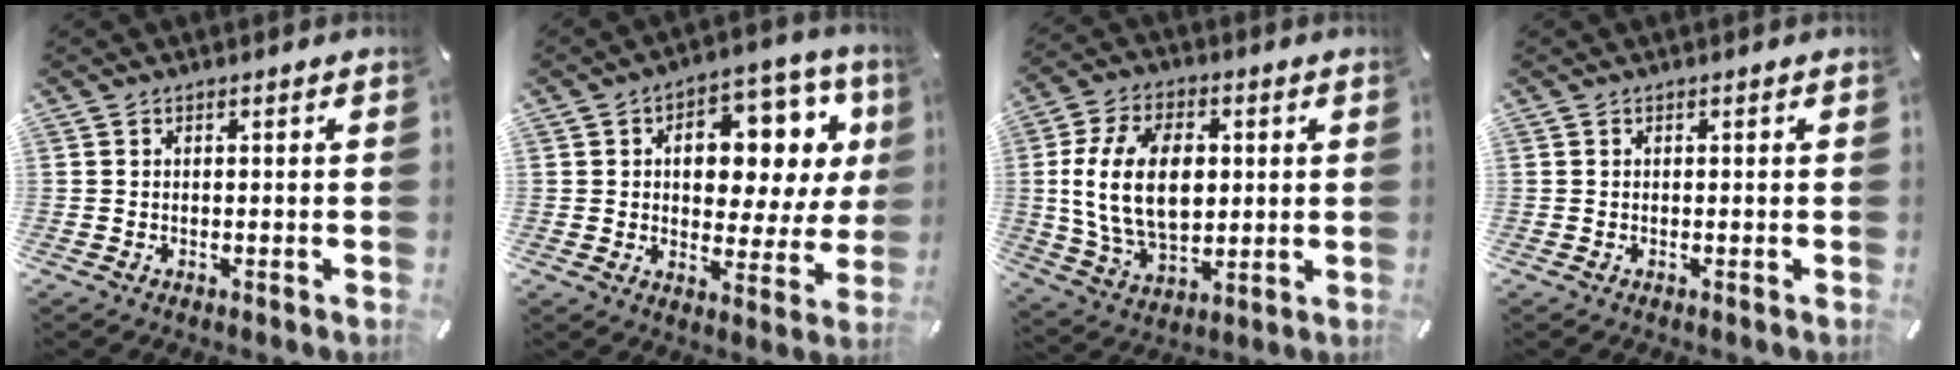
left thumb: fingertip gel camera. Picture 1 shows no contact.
{"total": 14.4, "force": [4.4, 8.9, 10.4], "torque": [-0.134, -0.029, 0.071]}
{"total": 17.0, "force": [1.6, 11.5, 12.4], "torque": [-0.267, 0.006, 0.028]}
{"total": 0.0}